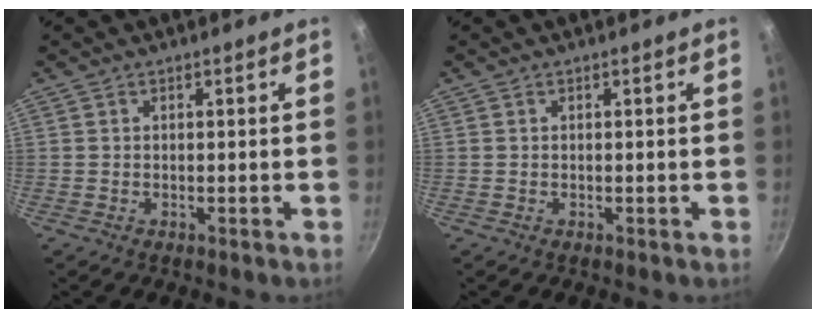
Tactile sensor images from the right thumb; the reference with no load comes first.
{"total": 0.0}